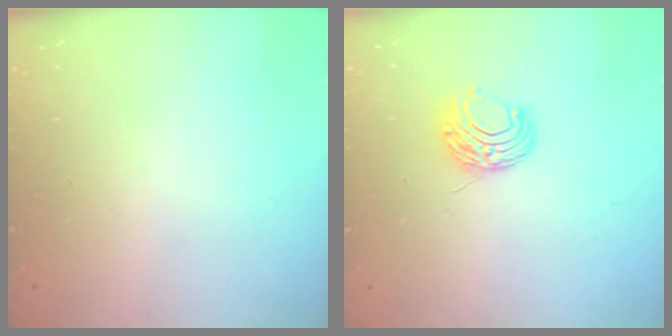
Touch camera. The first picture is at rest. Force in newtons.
{"total": 7.5, "press": 7.4, "slide": 0.6}